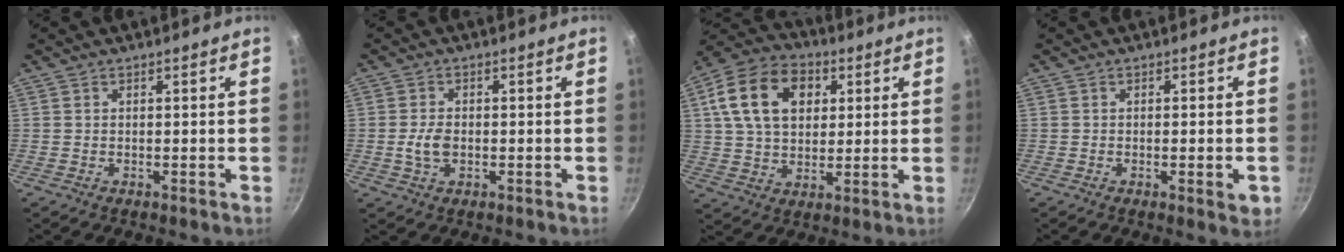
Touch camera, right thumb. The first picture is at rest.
{"total": 4.1, "force": [-0.6, 2.6, 3.1], "torque": [-0.056, 0.006, -0.013]}
{"total": 16.7, "force": [4.8, 11.7, 10.9], "torque": [-0.171, 0.007, 0.072]}
{"total": 3.3, "force": [-1.0, 0.9, 3.0], "torque": [-0.041, -0.006, -0.017]}